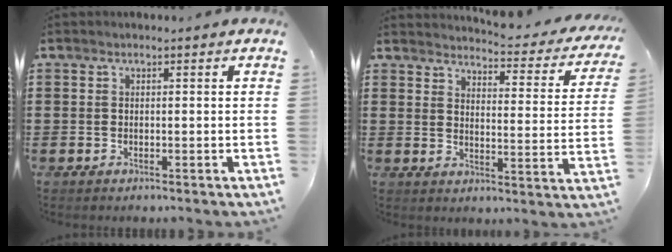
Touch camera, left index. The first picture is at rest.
{"total": 3.5, "force": [3.4, -0.1, 0.9], "torque": [-0.032, -0.032, 0.051]}